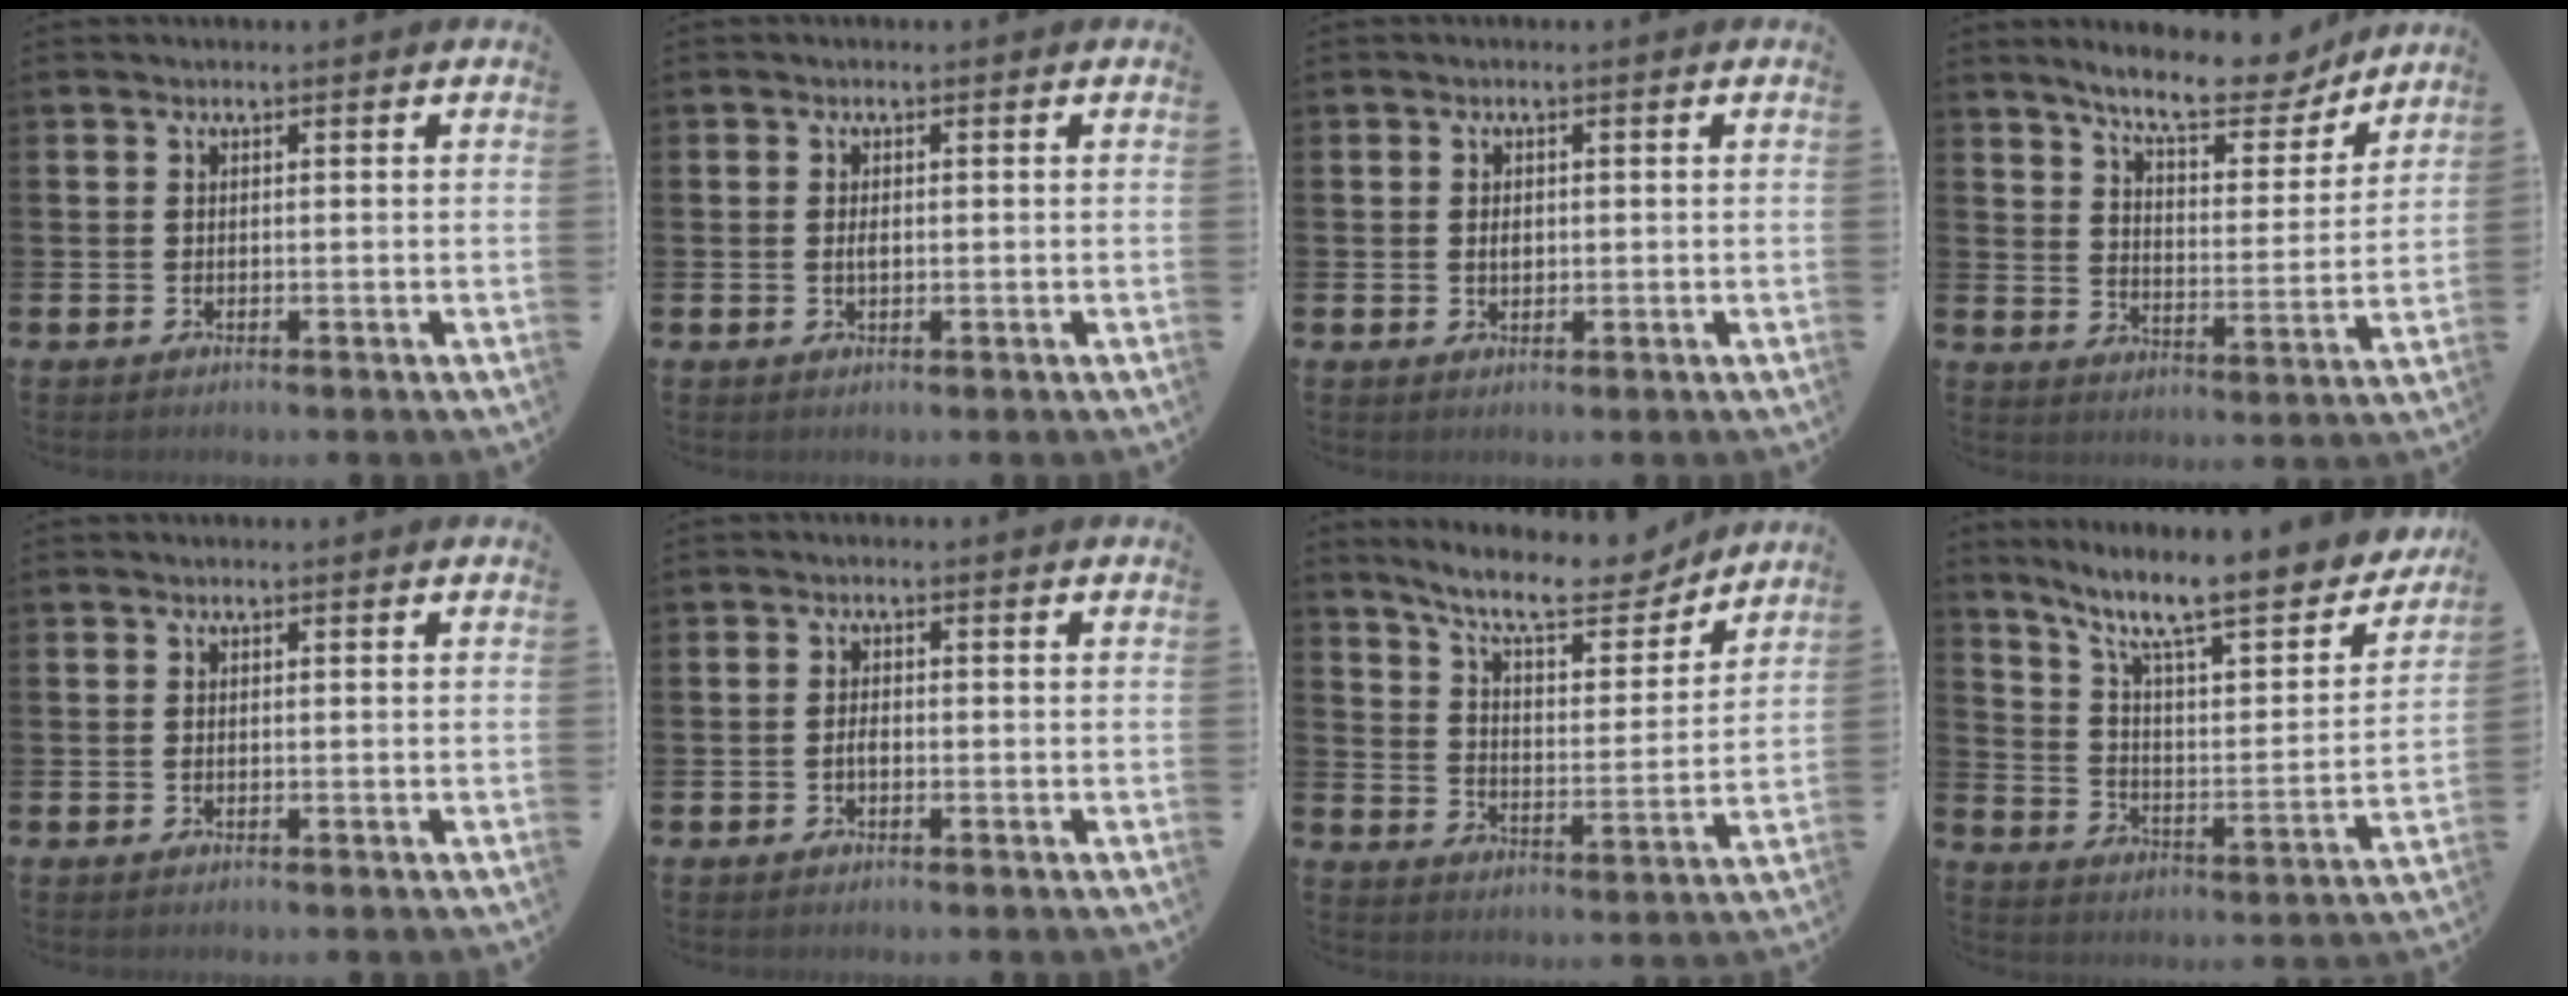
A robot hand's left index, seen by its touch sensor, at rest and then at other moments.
{"total": 1.2, "force": [0.0, 0.6, 1.1], "torque": [-0.021, 0.004, -0.002]}
{"total": 1.4, "force": [0.1, 0.9, 1.0], "torque": [-0.012, 0.004, -0.001]}
{"total": 9.9, "force": [8.9, 2.1, 3.6], "torque": [-0.093, -0.051, 0.157]}
{"total": 0.0}
{"total": 1.4, "force": [-0.5, 0.7, 1.1], "torque": [-0.020, 0.001, -0.010]}
{"total": 11.1, "force": [9.9, 2.6, 4.4], "torque": [-0.105, -0.060, 0.171]}
{"total": 11.8, "force": [9.5, 2.8, 6.5], "torque": [-0.141, -0.070, 0.153]}